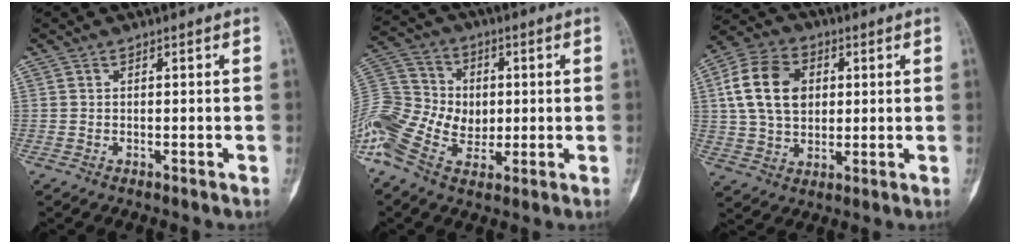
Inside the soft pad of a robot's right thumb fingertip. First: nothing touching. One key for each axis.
{"total": 18.9, "fx": -2.6, "fy": 14.1, "fz": 12.4, "tx": -0.283, "ty": 0.019, "tz": -0.045}
{"total": 13.8, "fx": 3.0, "fy": 9.9, "fz": 9.2, "tx": -0.149, "ty": 0.006, "tz": 0.050}